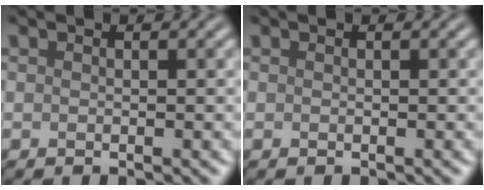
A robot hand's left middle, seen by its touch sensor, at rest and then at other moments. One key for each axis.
{"total": 0.0}